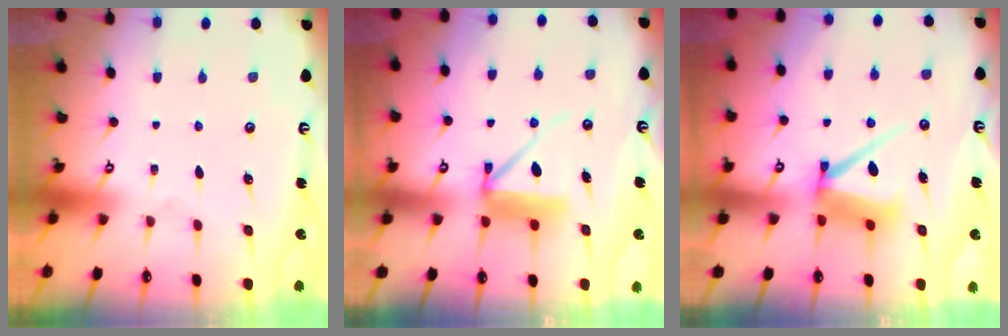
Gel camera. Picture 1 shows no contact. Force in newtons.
{"total": 9.2, "press": 9.2, "slide": 1.0}
{"total": 9.3, "press": 9.2, "slide": 1.0}